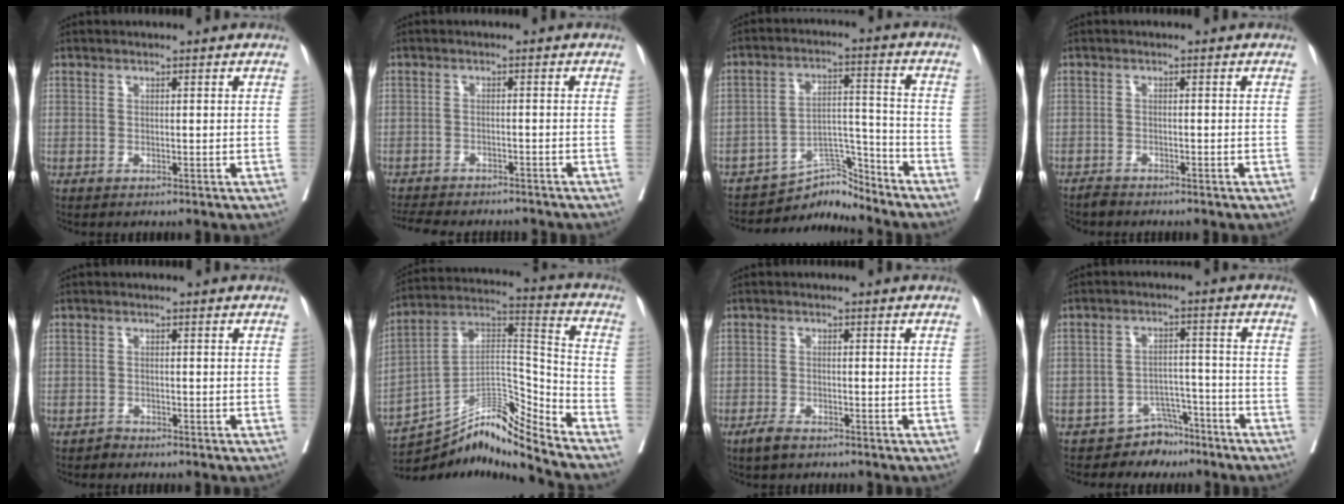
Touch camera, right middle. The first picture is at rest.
{"total": 11.4, "force": [-10.3, 2.9, 4.0], "torque": [-0.073, -0.005, -0.135]}
{"total": 6.7, "force": [-6.7, 0.8, -0.7], "torque": [0.016, 0.041, -0.112]}
{"total": 1.7, "force": [-1.7, 0.2, -0.1], "torque": [0.001, -0.006, -0.030]}
{"total": 0.7, "force": [-0.7, 0.2, -0.2], "torque": [0.003, -0.002, -0.014]}
{"total": 14.9, "force": [-14.0, -1.7, 5.0], "torque": [-0.077, 0.051, -0.248]}
{"total": 2.2, "force": [-1.7, 0.7, 1.2], "torque": [-0.029, -0.003, -0.030]}
{"total": 5.0, "force": [-4.2, 2.8, 0.1], "torque": [0.007, 0.024, -0.065]}